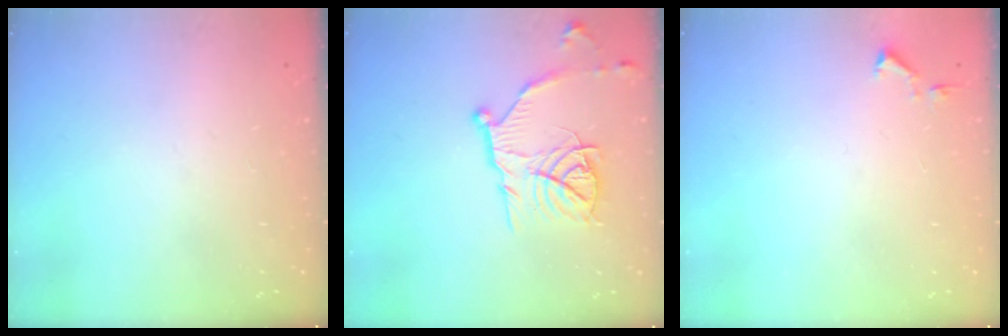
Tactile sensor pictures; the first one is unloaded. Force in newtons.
{"total": 14.6, "press": 14.5, "slide": 1.3}
{"total": 3.5, "press": 3.4, "slide": 0.6}